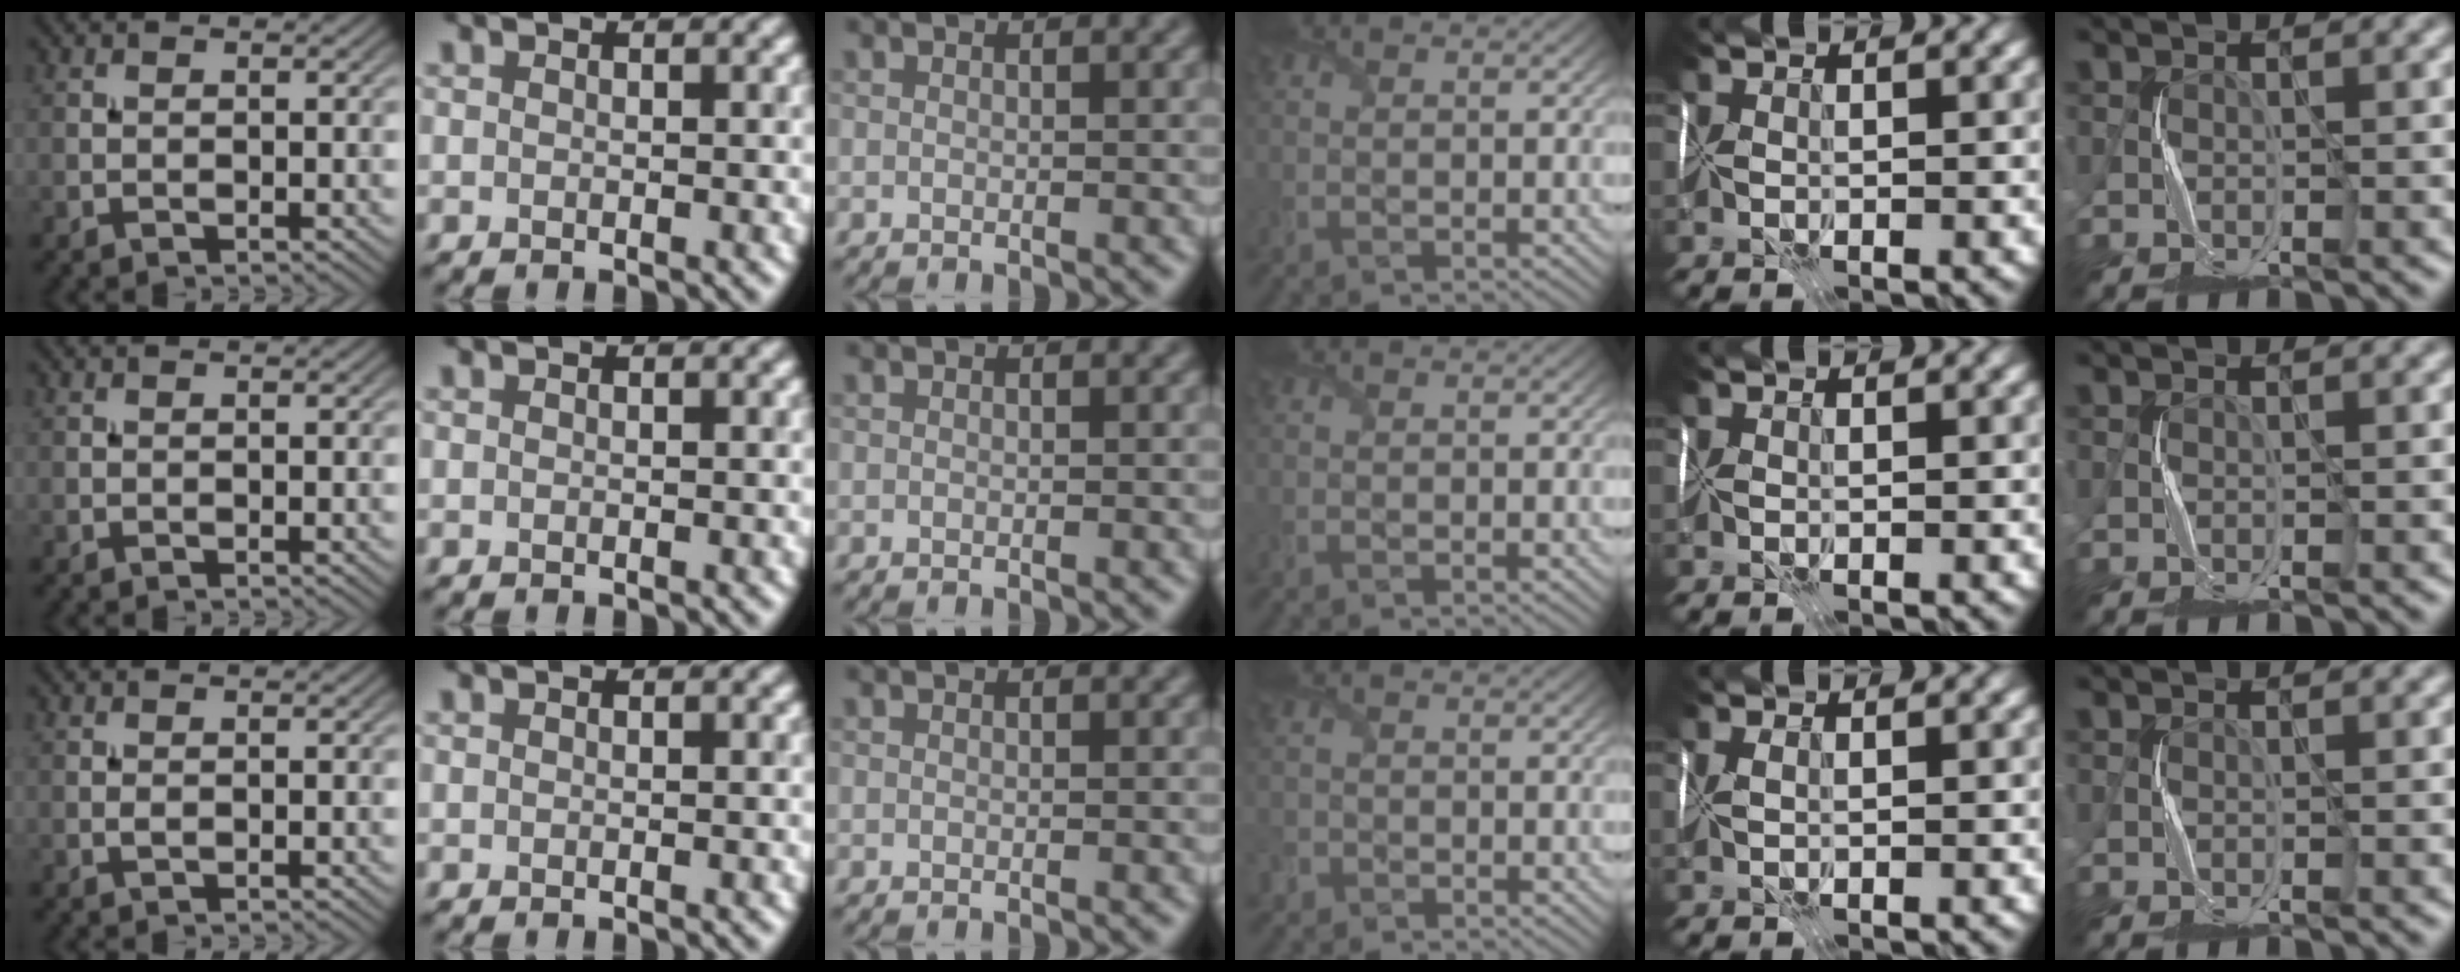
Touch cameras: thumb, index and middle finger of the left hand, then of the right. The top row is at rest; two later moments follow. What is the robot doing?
{"motion": "fold", "object": "shipping label"}